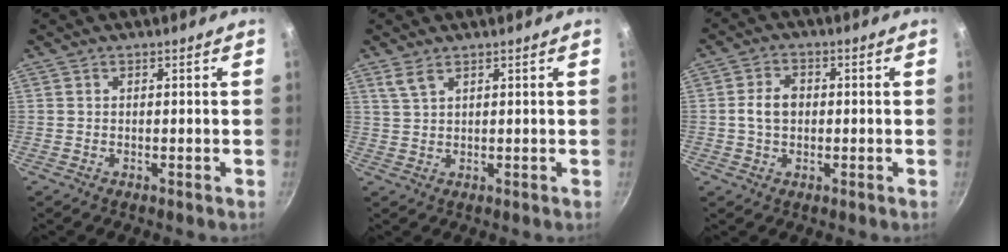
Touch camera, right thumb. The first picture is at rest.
{"total": 2.6, "force": [1.8, 1.0, 1.7], "torque": [-0.033, -0.007, 0.039]}
{"total": 5.1, "force": [-0.2, 4.0, 3.1], "torque": [-0.039, 0.012, -0.006]}